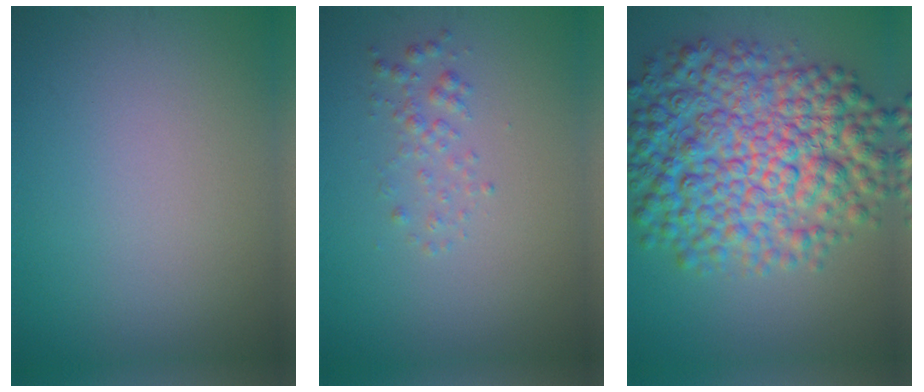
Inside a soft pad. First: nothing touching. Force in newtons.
{"total": 1.3, "press": 1.3, "slide": 0.0}
{"total": 11.3, "press": 11.3, "slide": 0.1}